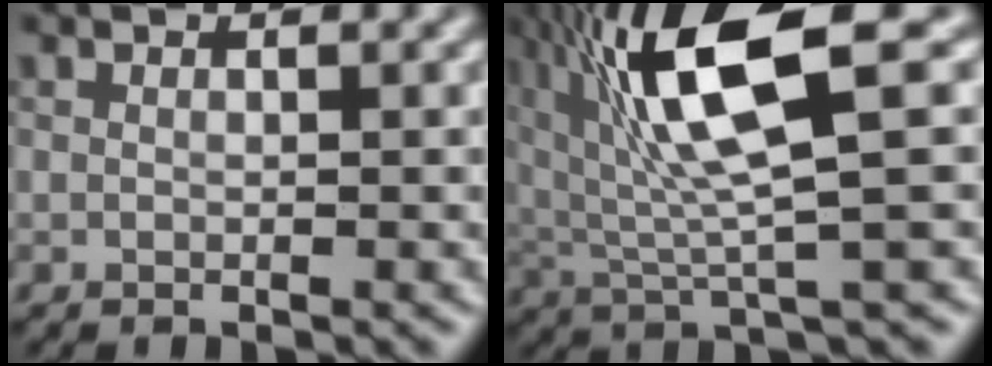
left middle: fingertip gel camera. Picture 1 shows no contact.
{"total": 8.8, "force": [2.2, 1.7, 8.4], "torque": [-0.164, 0.015, 0.061]}